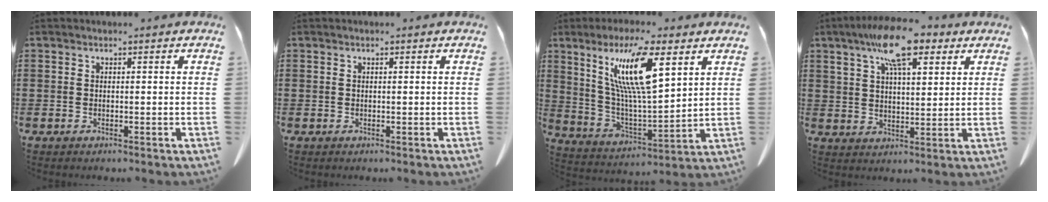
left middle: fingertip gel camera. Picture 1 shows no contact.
{"total": 0.0}
{"total": 12.8, "force": [6.9, 2.7, 10.5], "torque": [-0.224, -0.010, 0.115]}
{"total": 12.2, "force": [8.0, 3.9, 8.4], "torque": [-0.163, -0.013, 0.140]}